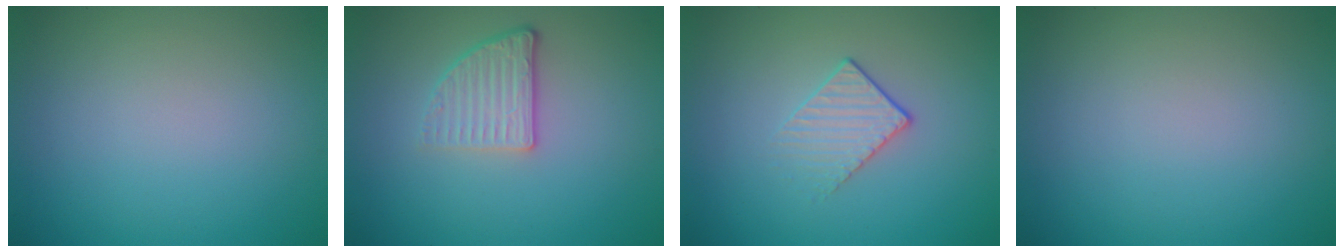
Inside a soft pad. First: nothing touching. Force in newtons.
{"total": 3.0, "press": 2.3, "slide": 1.8}
{"total": 1.6, "press": 1.1, "slide": 1.1}
{"total": 0.0}